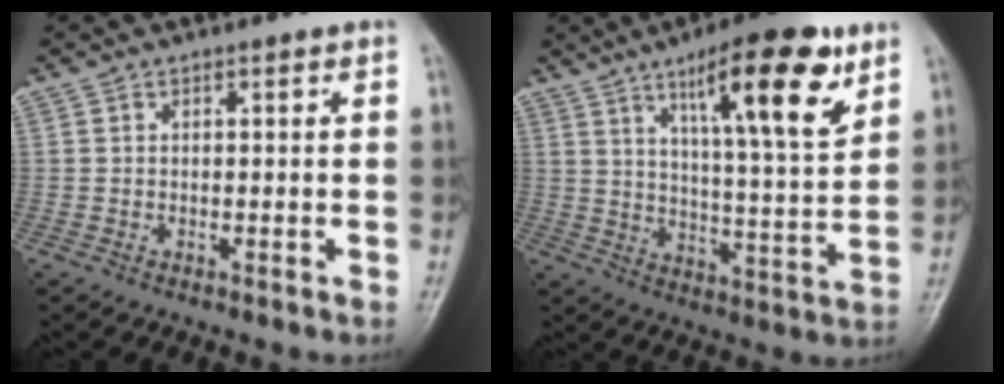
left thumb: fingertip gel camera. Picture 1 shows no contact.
{"total": 17.4, "force": [9.5, 4.0, 14.0], "torque": [-0.193, -0.044, 0.148]}